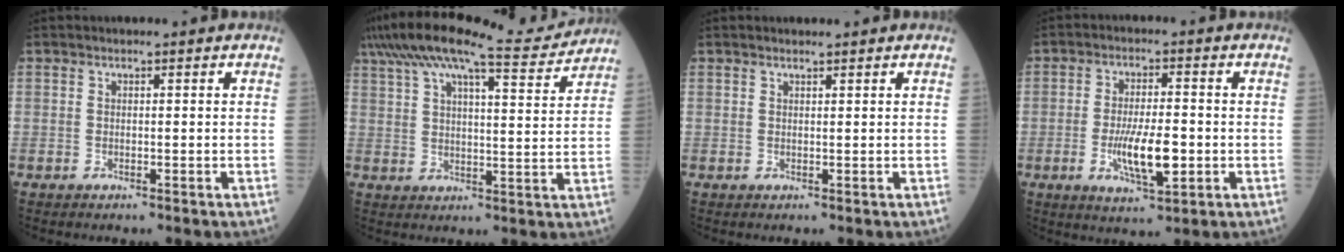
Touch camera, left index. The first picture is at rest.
{"total": 17.7, "force": [15.8, 1.4, 7.8], "torque": [-0.153, 0.011, 0.237]}
{"total": 1.2, "force": [1.1, 0.2, 0.4], "torque": [-0.013, 0.004, 0.020]}
{"total": 8.0, "force": [-1.9, 2.3, 7.5], "torque": [-0.144, -0.014, -0.029]}